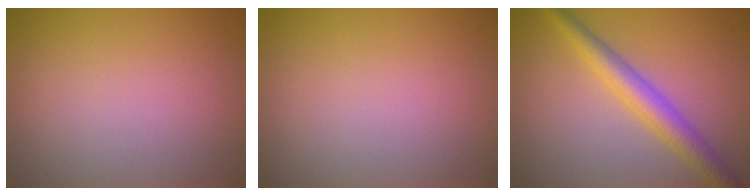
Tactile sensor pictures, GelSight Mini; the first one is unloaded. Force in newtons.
{"total": 0.0}
{"total": 3.9, "press": 3.9, "slide": 0.2}